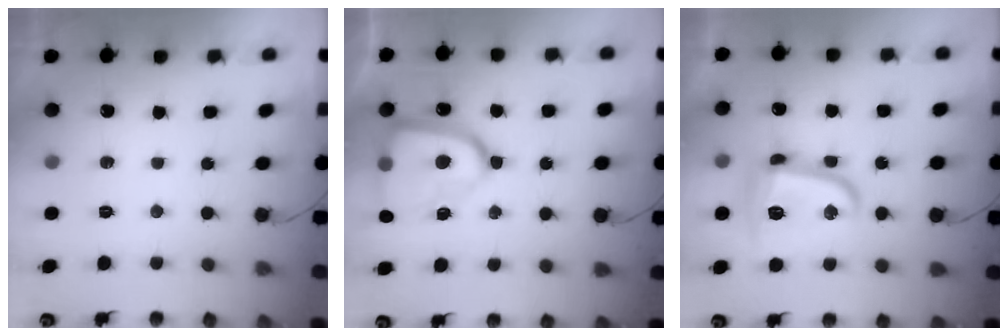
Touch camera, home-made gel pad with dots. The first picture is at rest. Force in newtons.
{"total": 18.6, "press": 18.5, "slide": 1.6}
{"total": 14.5, "press": 14.5, "slide": 0.5}